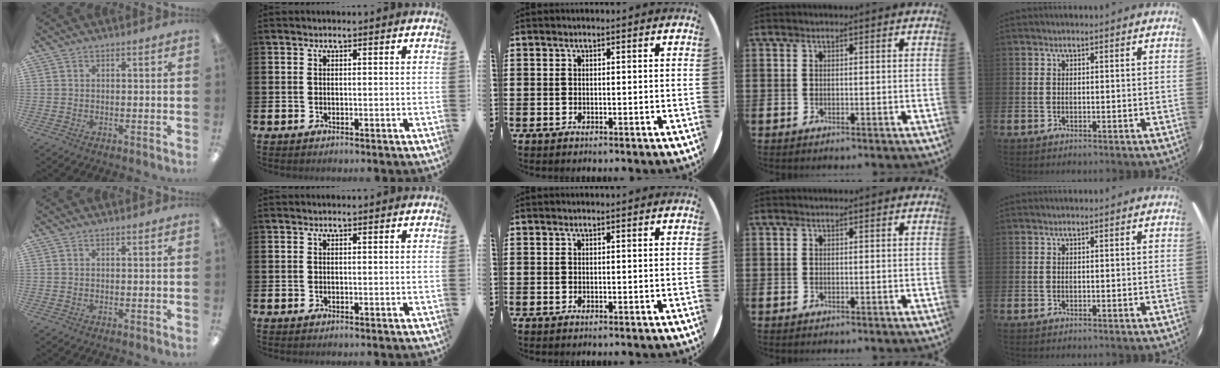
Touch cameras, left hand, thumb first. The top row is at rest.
{}